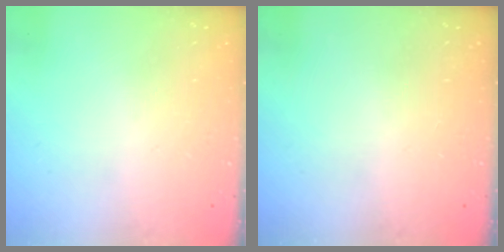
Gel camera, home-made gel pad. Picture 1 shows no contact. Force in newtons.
{"total": 0.0}